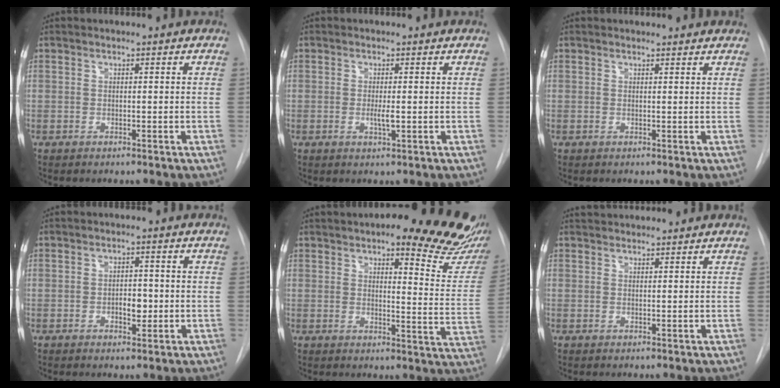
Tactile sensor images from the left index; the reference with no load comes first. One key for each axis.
{"total": 1.7, "fx": -0.2, "fy": 0.2, "fz": 1.6, "tx": -0.033, "ty": -0.004, "tz": -0.003}
{"total": 4.1, "fx": 3.9, "fy": 1.0, "fz": 0.8, "tx": -0.011, "ty": 0.010, "tz": 0.036}
{"total": 2.9, "fx": -0.7, "fy": 1.5, "fz": 2.3, "tx": -0.033, "ty": 0.002, "tz": -0.006}
{"total": 18.8, "fx": 13.8, "fy": 4.1, "fz": 12.2, "tx": -0.136, "ty": -0.032, "tz": 0.150}
{"total": 4.6, "fx": 4.4, "fy": 0.9, "fz": 1.0, "tx": -0.014, "ty": 0.038, "tz": 0.062}